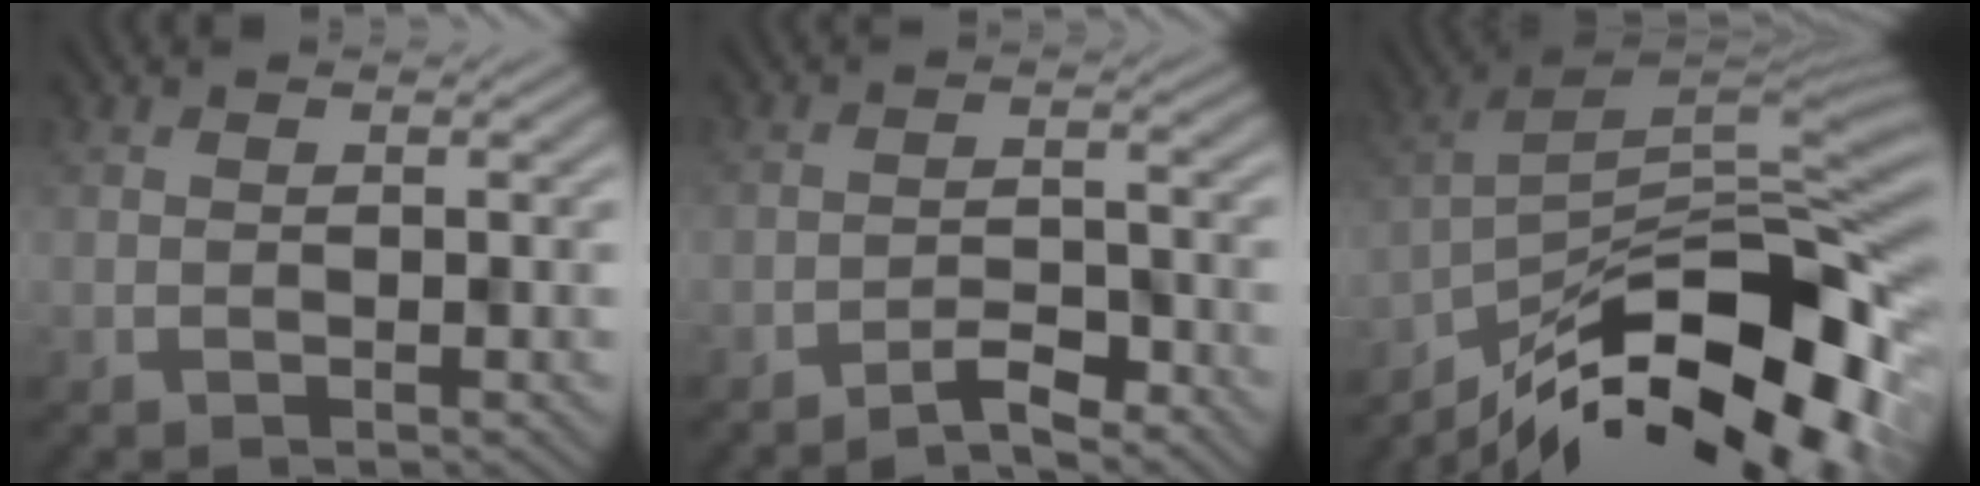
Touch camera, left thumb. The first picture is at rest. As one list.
[{"total": 3.6, "force": [-3.0, 0.6, 1.8], "torque": [-0.033, 0.006, -0.058]}, {"total": 15.7, "force": [-9.7, 5.4, 11.1], "torque": [-0.217, -0.009, -0.156]}]